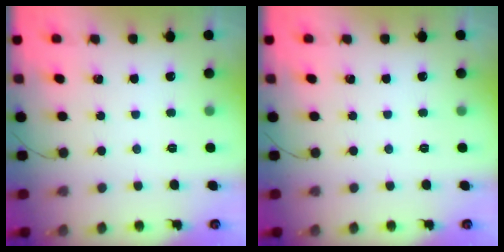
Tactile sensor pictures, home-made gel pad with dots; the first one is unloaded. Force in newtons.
{"total": 0.0}